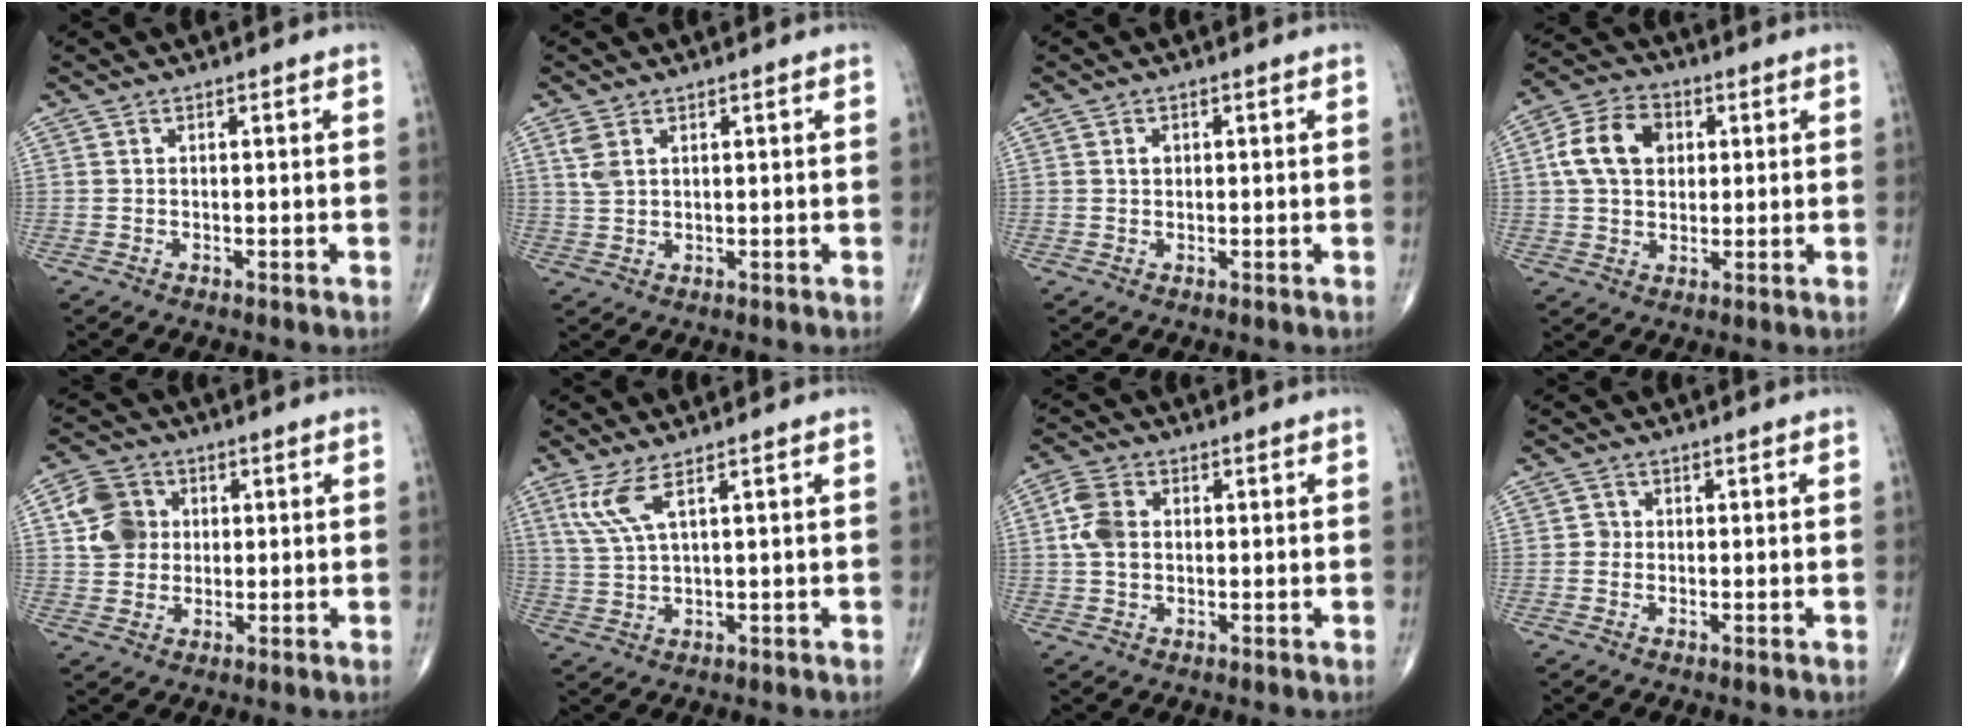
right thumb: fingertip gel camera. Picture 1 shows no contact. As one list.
[{"total": 3.0, "force": [1.4, 1.6, 2.0], "torque": [-0.047, 0.004, 0.038]}, {"total": 1.2, "force": [0.3, 1.0, 0.7], "torque": [-0.009, 0.002, 0.005]}, {"total": 10.7, "force": [2.2, 7.7, 7.1], "torque": [-0.117, 0.012, 0.032]}, {"total": 8.0, "force": [1.4, 7.0, 3.7], "torque": [-0.048, 0.003, 0.019]}, {"total": 5.2, "force": [2.8, 0.9, 4.3], "torque": [-0.110, -0.010, 0.069]}, {"total": 5.7, "force": [0.6, 4.1, 3.9], "torque": [-0.083, 0.010, 0.007]}, {"total": 1.2, "force": [-0.2, 1.1, 0.3], "torque": [0.003, 0.004, -0.007]}]